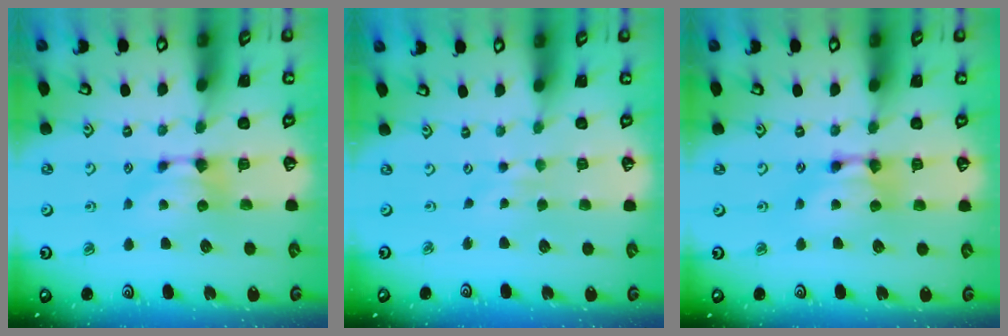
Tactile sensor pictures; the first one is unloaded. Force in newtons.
{"total": 2.2, "press": 2.1, "slide": 0.4}
{"total": 2.2, "press": 2.2, "slide": 0.1}